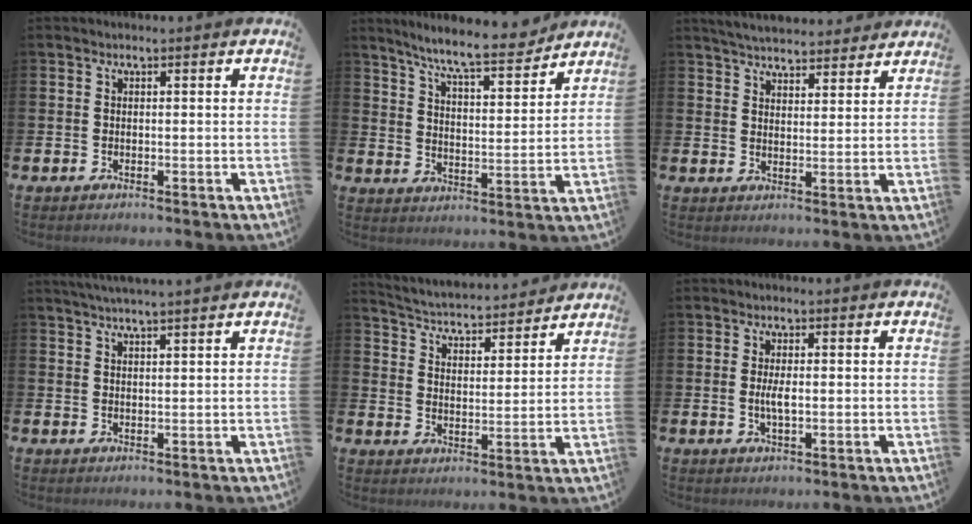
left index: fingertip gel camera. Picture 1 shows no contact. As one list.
[{"total": 8.6, "force": [7.9, 0.7, 3.3], "torque": [-0.085, -0.048, 0.136]}, {"total": 4.9, "force": [4.9, 0.8, 0.5], "torque": [-0.022, -0.028, 0.086]}, {"total": 2.8, "force": [2.7, -0.4, 0.8], "torque": [-0.023, -0.003, 0.051]}, {"total": 4.4, "force": [4.3, 0.7, 0.4], "torque": [-0.032, -0.041, 0.069]}, {"total": 2.4, "force": [0.0, 0.8, 2.3], "torque": [-0.041, 0.000, -0.003]}]